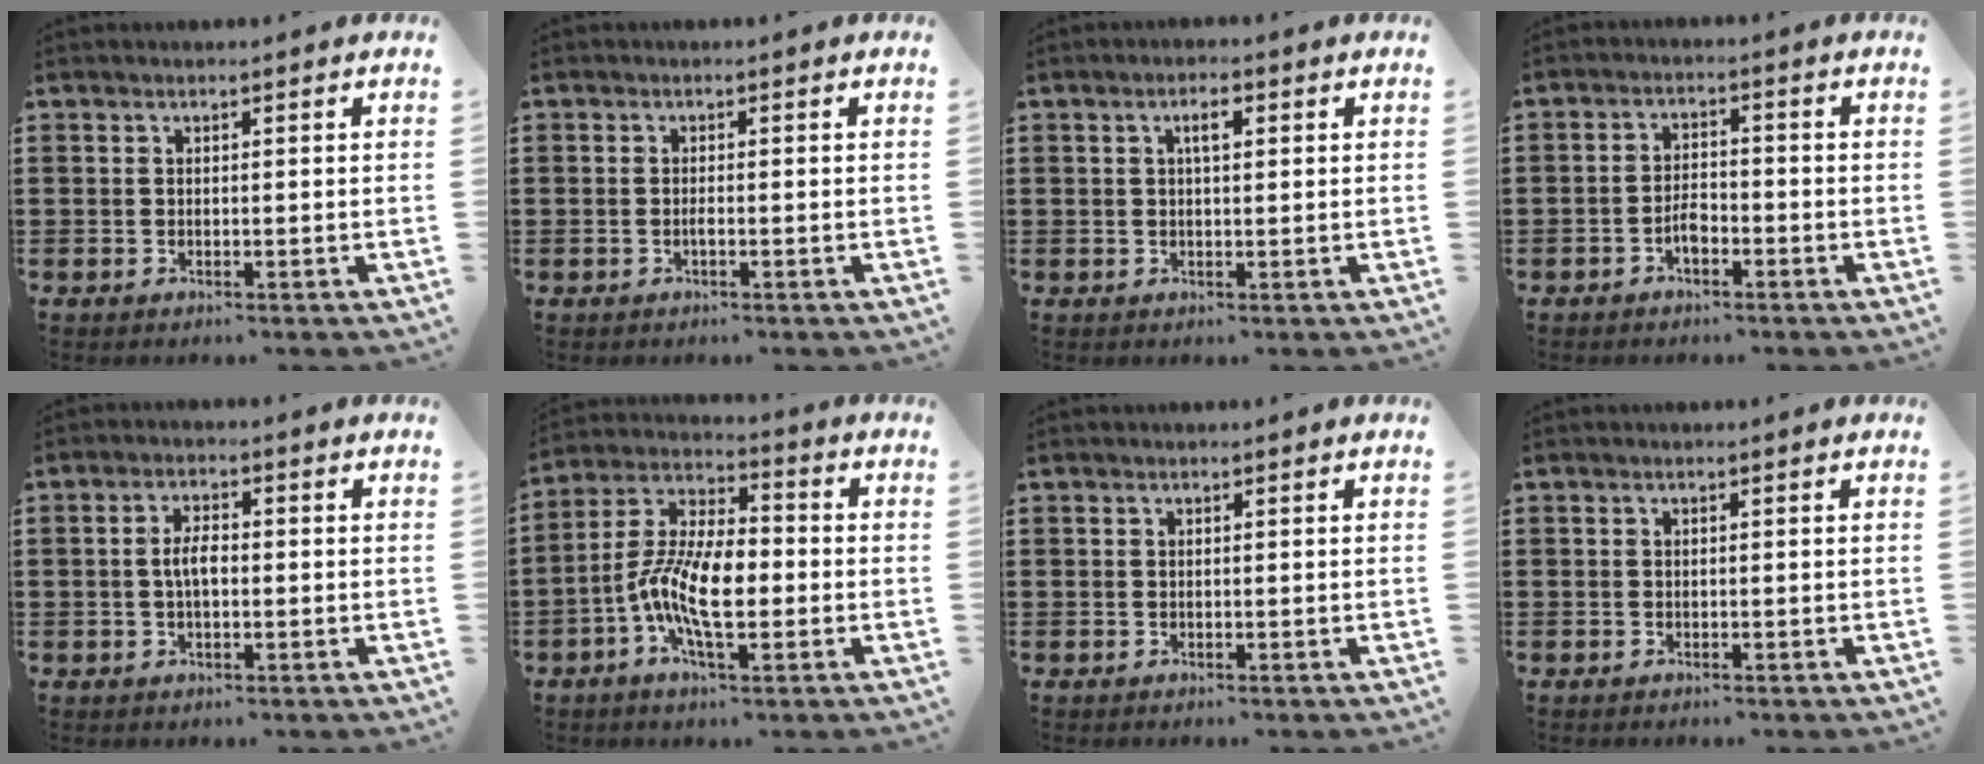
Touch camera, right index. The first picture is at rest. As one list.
[{"total": 0.8, "force": [-0.4, 0.1, 0.7], "torque": [-0.014, -0.003, -0.006]}, {"total": 2.5, "force": [0.7, 0.8, 2.2], "torque": [-0.044, 0.008, 0.009]}, {"total": 3.0, "force": [-1.6, 1.5, 2.1], "torque": [-0.049, 0.003, -0.033]}, {"total": 3.4, "force": [-0.2, 1.4, 3.1], "torque": [-0.065, 0.002, -0.007]}, {"total": 10.7, "force": [-2.8, 4.5, 9.2], "torque": [-0.209, -0.005, -0.059]}, {"total": 0.0}, {"total": 0.0}]